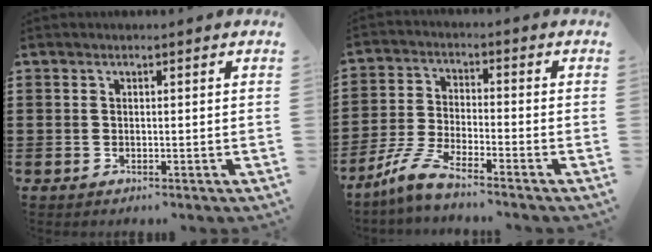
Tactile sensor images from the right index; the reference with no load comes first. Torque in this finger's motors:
{"motor_torque": [0.16, 1.09, 0.35, 0.03]}